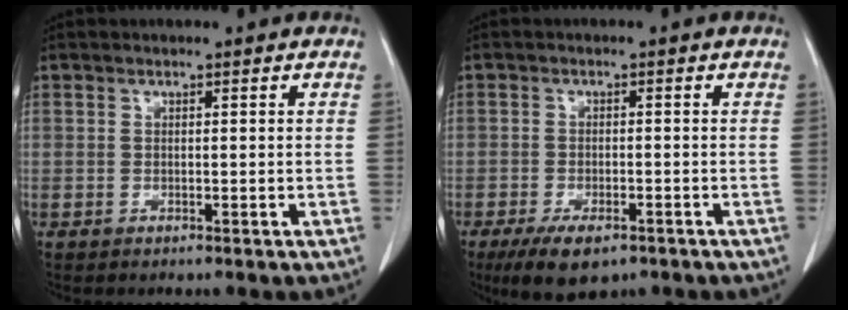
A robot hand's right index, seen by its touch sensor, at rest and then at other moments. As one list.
[{"total": 7.0, "force": [-4.7, 2.8, 4.3], "torque": [-0.076, -0.009, -0.076]}]